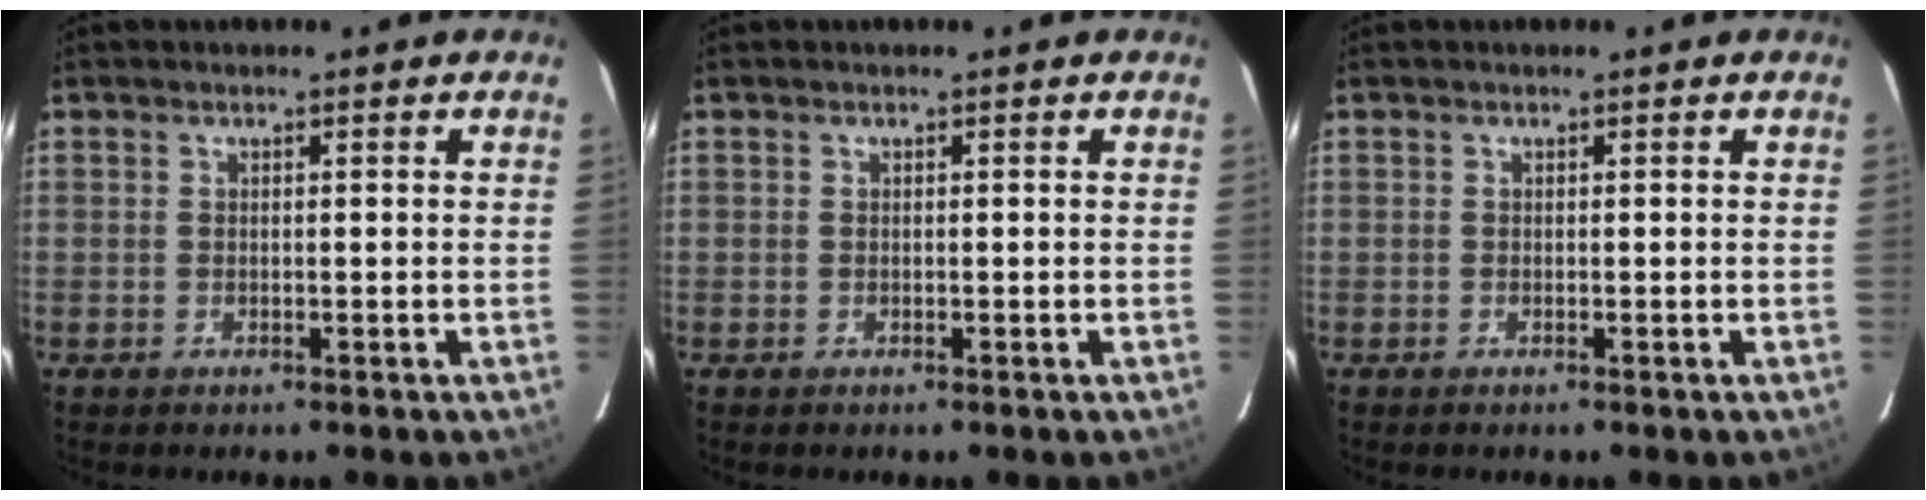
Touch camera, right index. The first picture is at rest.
{"total": 0.0}
{"total": 0.0}